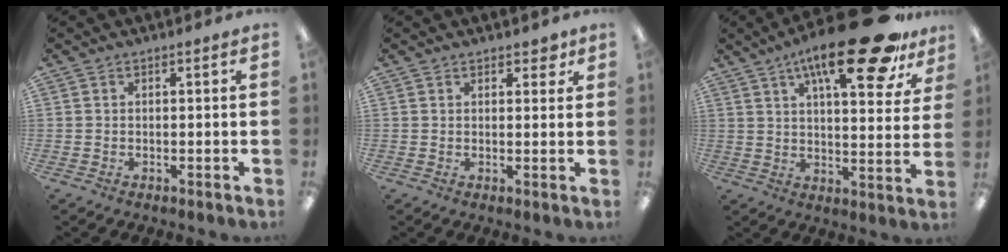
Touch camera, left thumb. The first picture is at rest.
{"total": 2.6, "force": [1.9, 1.5, 1.1], "torque": [-0.008, -0.003, 0.031]}
{"total": 21.7, "force": [13.5, 6.6, 15.8], "torque": [-0.236, -0.066, 0.211]}